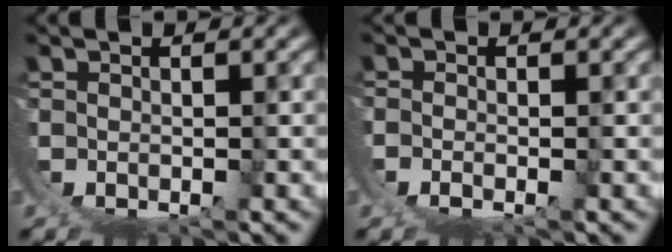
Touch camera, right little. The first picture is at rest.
{"total": 1.4, "force": [0.1, 0.5, 1.3], "torque": [-0.035, -0.008, 0.008]}